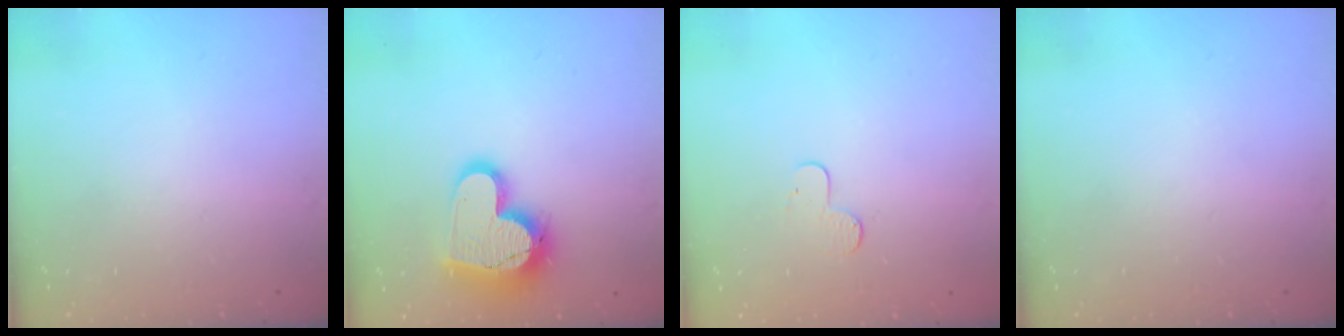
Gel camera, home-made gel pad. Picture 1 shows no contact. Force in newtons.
{"total": 17.1, "press": 17.0, "slide": 1.5}
{"total": 4.9, "press": 4.9, "slide": 0.5}
{"total": 0.0}